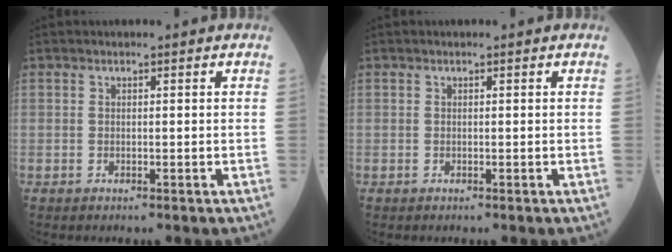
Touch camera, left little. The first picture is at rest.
{"total": 0.0}